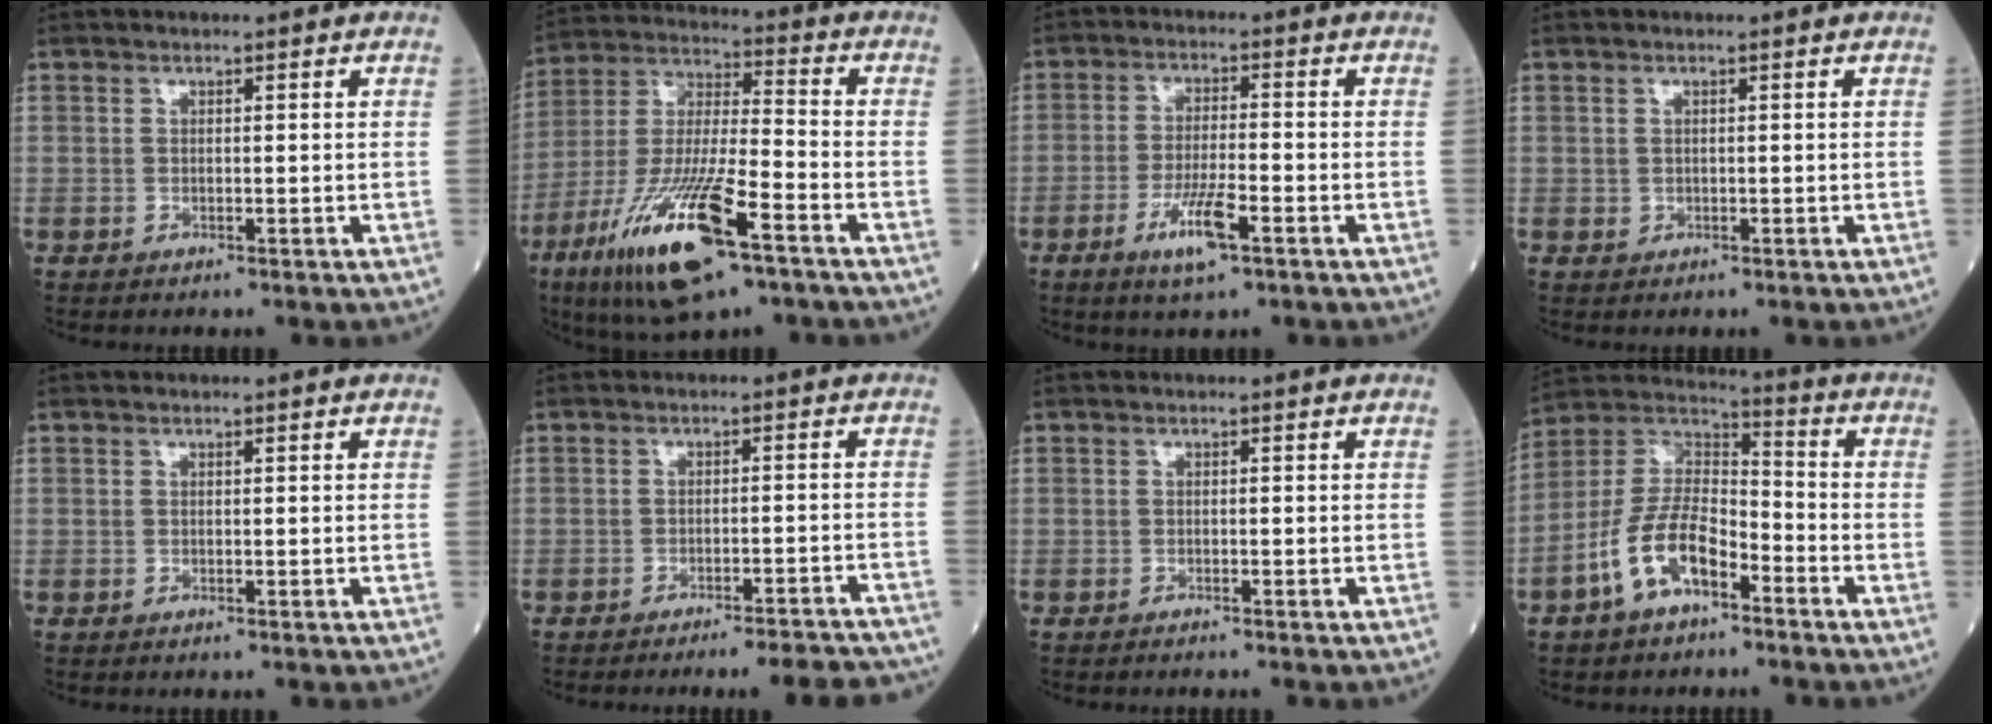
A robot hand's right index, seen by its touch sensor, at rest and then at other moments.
{"total": 19.6, "force": [-10.5, 3.6, 16.2], "torque": [-0.342, -0.041, -0.188]}
{"total": 6.7, "force": [-3.3, 0.9, 5.7], "torque": [-0.113, -0.009, -0.058]}
{"total": 0.6, "force": [0.2, 0.5, 0.3], "torque": [-0.002, 0.000, 0.002]}
{"total": 0.0}
{"total": 10.4, "force": [-10.0, 0.4, 2.9], "torque": [-0.011, 0.006, -0.117]}
{"total": 1.1, "force": [-0.9, -0.1, 0.5], "torque": [-0.006, 0.001, -0.010]}
{"total": 11.3, "force": [-5.7, 4.9, 8.5], "torque": [-0.184, 0.017, -0.112]}